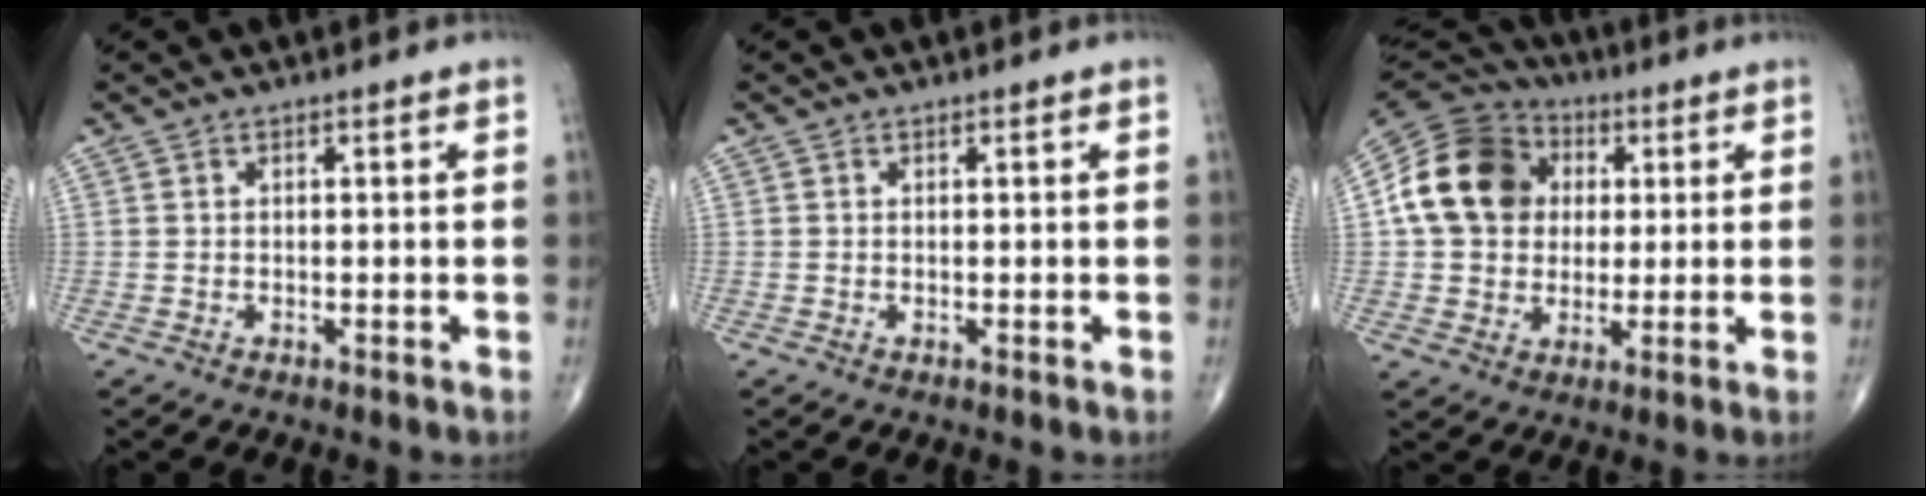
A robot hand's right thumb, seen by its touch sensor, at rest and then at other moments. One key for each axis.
{"total": 0.0}
{"total": 16.5, "fx": 2.8, "fy": 13.5, "fz": 9.1, "tx": -0.154, "ty": 0.017, "tz": 0.043}